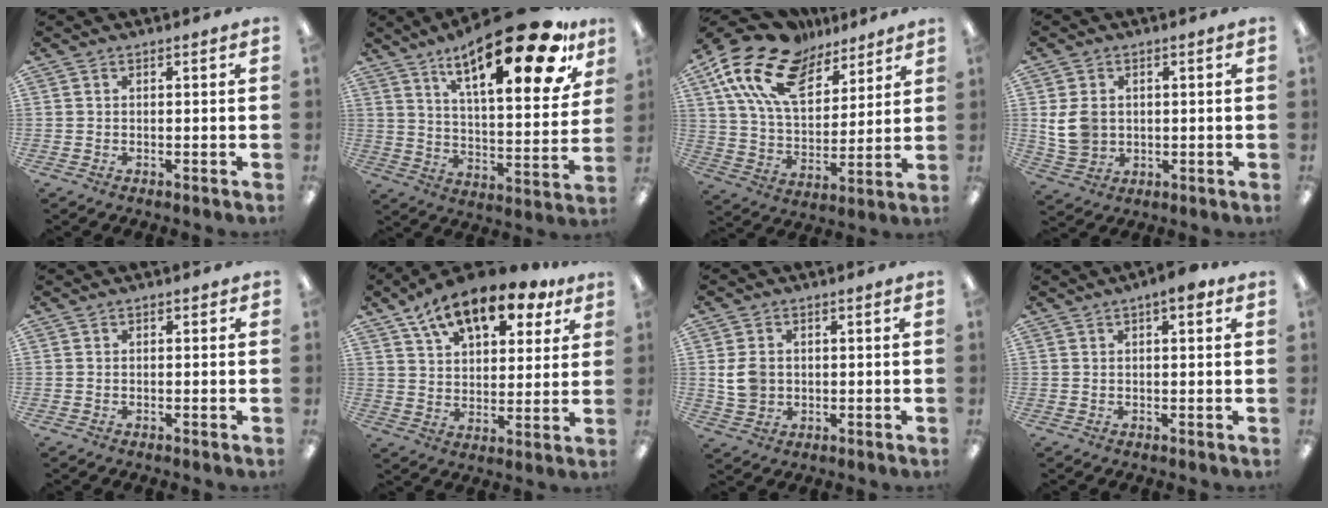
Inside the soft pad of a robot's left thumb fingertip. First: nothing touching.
{"total": 25.5, "force": [15.7, 7.8, 18.5], "torque": [-0.279, -0.095, 0.249]}
{"total": 18.7, "force": [12.0, 9.9, 10.4], "torque": [-0.229, -0.060, 0.218]}
{"total": 7.0, "force": [1.1, 5.8, 3.8], "torque": [-0.074, 0.005, 0.023]}
{"total": 0.6, "force": [0.0, 0.6, 0.2], "torque": [0.004, 0.000, -0.003]}
{"total": 14.3, "force": [10.1, 6.6, 7.8], "torque": [-0.134, -0.045, 0.177]}
{"total": 5.9, "force": [0.4, 5.0, 3.2], "torque": [-0.053, 0.005, 0.008]}
{"total": 4.1, "force": [1.9, 1.4, 3.3], "torque": [-0.044, -0.004, 0.028]}